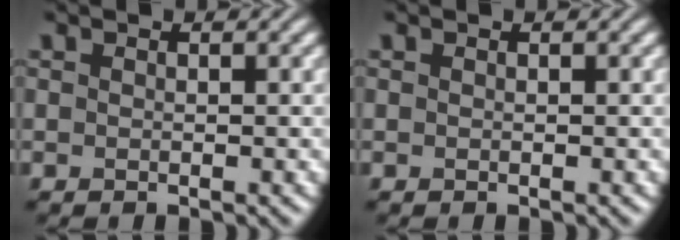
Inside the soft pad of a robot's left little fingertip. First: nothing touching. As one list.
[{"total": 0.0}]